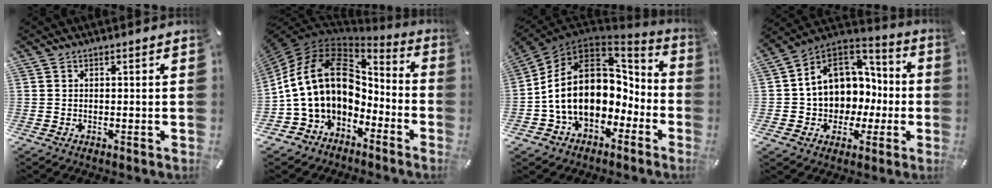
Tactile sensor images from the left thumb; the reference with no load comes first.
{"total": 19.8, "force": [2.0, 14.6, 13.2], "torque": [-0.271, 0.004, 0.037]}
{"total": 19.5, "force": [-0.2, 14.6, 12.9], "torque": [-0.241, -0.004, 0.005]}
{"total": 12.3, "force": [1.2, 11.3, 4.6], "torque": [-0.096, -0.014, 0.033]}